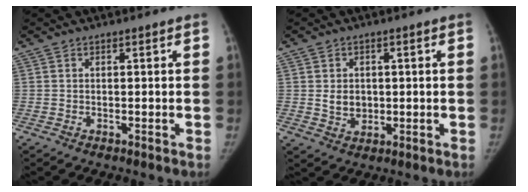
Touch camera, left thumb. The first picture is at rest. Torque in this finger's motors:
{"motor_torque": [0.82, 0.90, 0.35, -0.54, 0.16]}